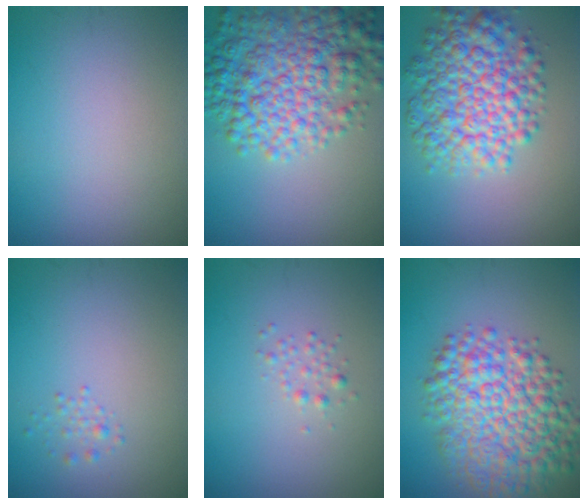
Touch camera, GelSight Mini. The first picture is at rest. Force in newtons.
{"total": 8.1, "press": 8.1, "slide": 0.3}
{"total": 8.0, "press": 8.0, "slide": 0.2}
{"total": 0.9, "press": 0.9, "slide": 0.1}
{"total": 1.1, "press": 1.1, "slide": 0.0}
{"total": 9.4, "press": 9.4, "slide": 0.3}